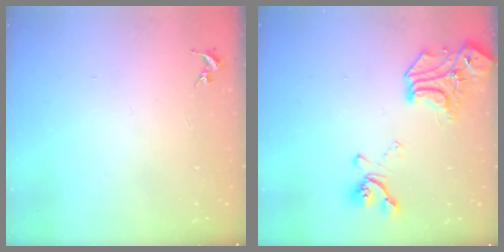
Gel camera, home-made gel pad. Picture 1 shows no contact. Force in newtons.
{"total": 17.9, "press": 17.9, "slide": 0.9}